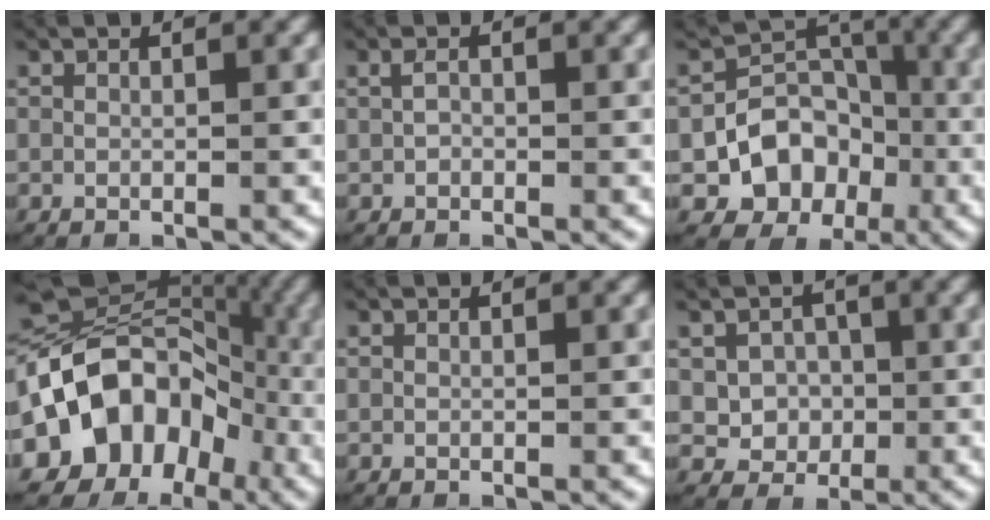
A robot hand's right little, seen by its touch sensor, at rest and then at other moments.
{"total": 0.8, "force": [-0.1, 0.6, 0.6], "torque": [-0.013, -0.001, 0.001]}
{"total": 9.7, "force": [-3.9, 8.2, 3.6], "torque": [-0.054, -0.028, -0.065]}
{"total": 20.2, "force": [-3.8, 16.4, 11.2], "torque": [-0.224, -0.044, -0.053]}
{"total": 0.0}
{"total": 4.9, "force": [-1.0, 4.6, 1.1], "torque": [-0.022, -0.015, -0.013]}